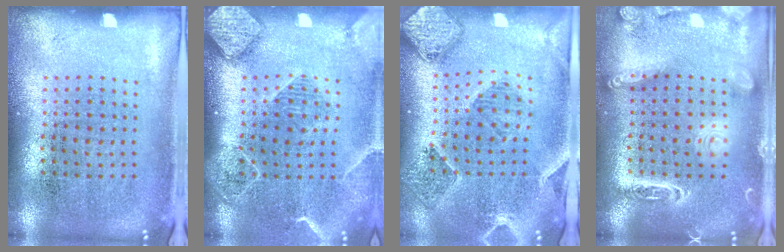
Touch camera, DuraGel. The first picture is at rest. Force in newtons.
{"total": 2.1, "press": 1.9, "slide": 0.9}
{"total": 1.6, "press": 1.5, "slide": 0.4}
{"total": 2.0, "press": 1.9, "slide": 0.1}